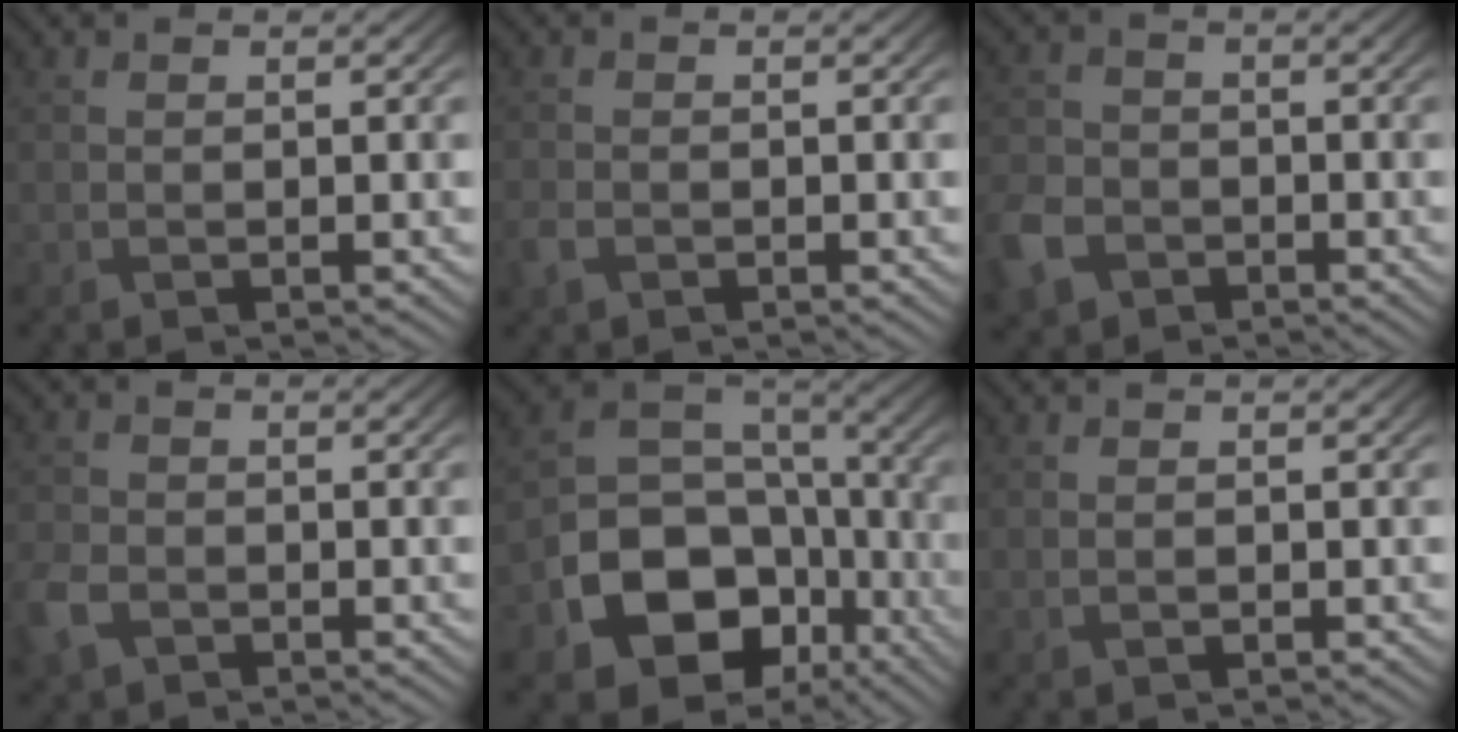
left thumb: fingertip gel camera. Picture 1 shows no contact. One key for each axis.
{"total": 1.8, "fx": -1.0, "fy": 1.2, "fz": 0.9, "tx": -0.027, "ty": -0.006, "tz": -0.023}
{"total": 5.9, "fx": -3.2, "fy": 4.3, "fz": 2.5, "tx": -0.074, "ty": -0.009, "tz": -0.075}
{"total": 4.7, "fx": -2.5, "fy": 3.2, "fz": 2.4, "tx": -0.070, "ty": -0.008, "tz": -0.059}
{"total": 14.6, "fx": -5.9, "fy": 11.0, "fz": 7.5, "tx": -0.161, "ty": -0.044, "tz": -0.103}
{"total": 0.6, "fx": -0.1, "fy": 0.3, "fz": 0.5, "tx": -0.011, "ty": -0.002, "tz": 0.000}